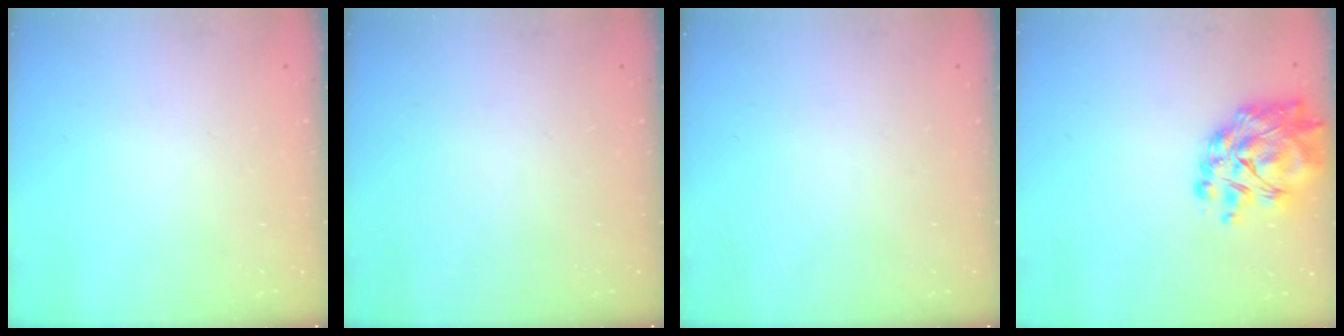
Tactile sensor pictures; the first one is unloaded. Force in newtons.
{"total": 0.0}
{"total": 0.0}
{"total": 10.5, "press": 9.7, "slide": 4.1}